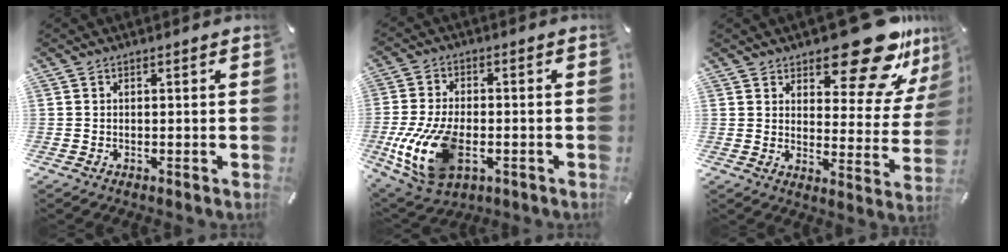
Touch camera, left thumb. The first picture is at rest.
{"total": 15.4, "force": [-3.8, 9.4, 11.6], "torque": [-0.257, -0.001, -0.064]}
{"total": 19.2, "force": [14.6, 7.4, 10.1], "torque": [-0.114, -0.116, 0.240]}